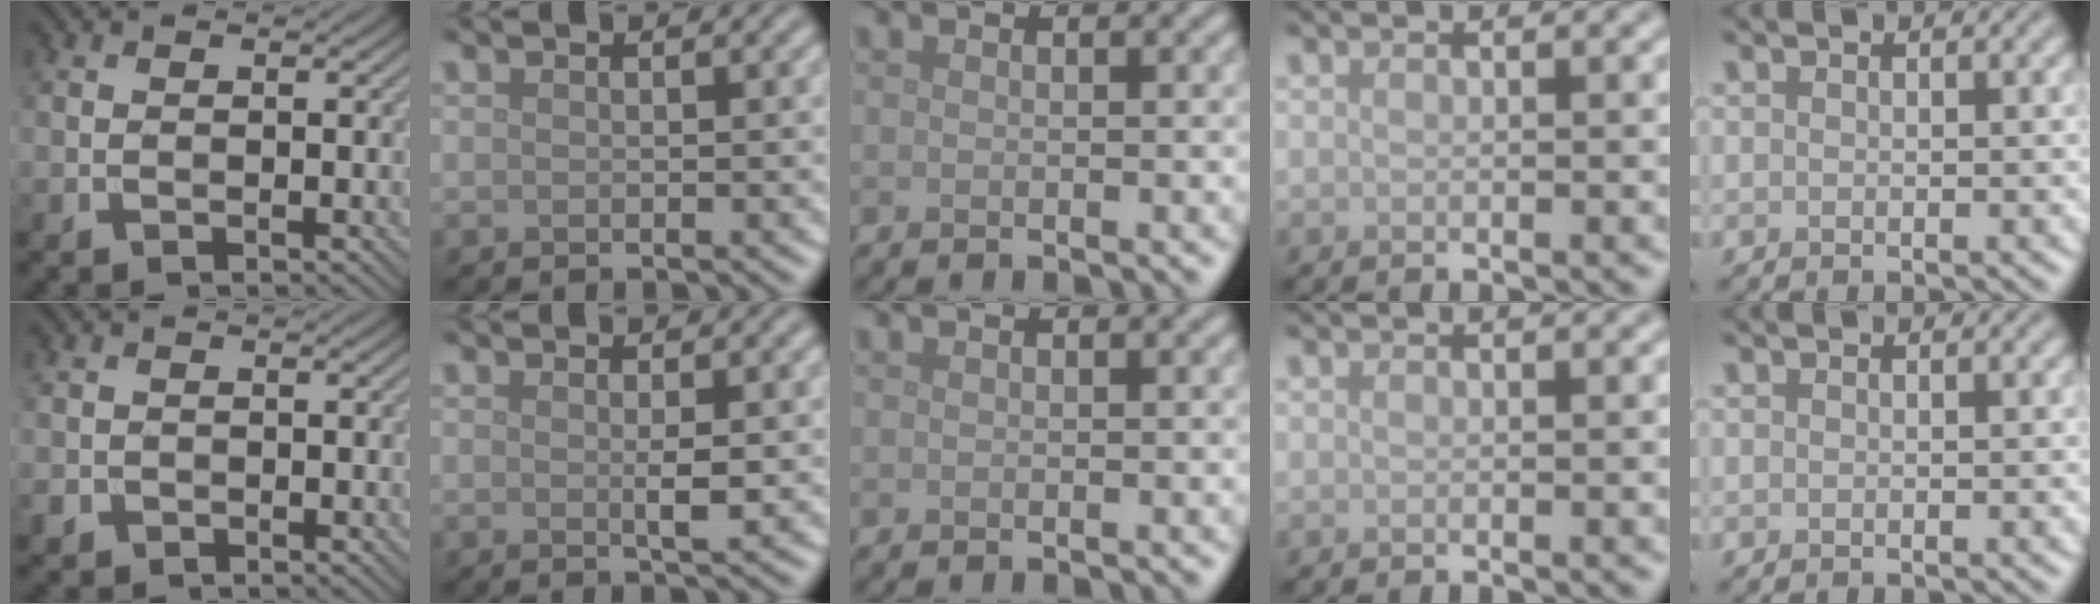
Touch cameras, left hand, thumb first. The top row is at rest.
{"thumb": {"total": 1.5, "force": [-0.8, 1.2, 0.4], "torque": [-0.008, -0.007, -0.019]}, "index": {"total": 1.4, "force": [0.1, 0.1, 1.4], "torque": [-0.025, -0.002, 0.000]}}